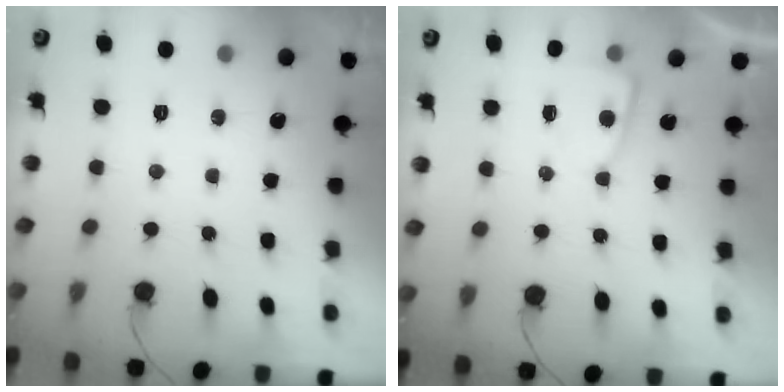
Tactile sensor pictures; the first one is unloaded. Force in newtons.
{"total": 2.8, "press": 2.7, "slide": 0.4}